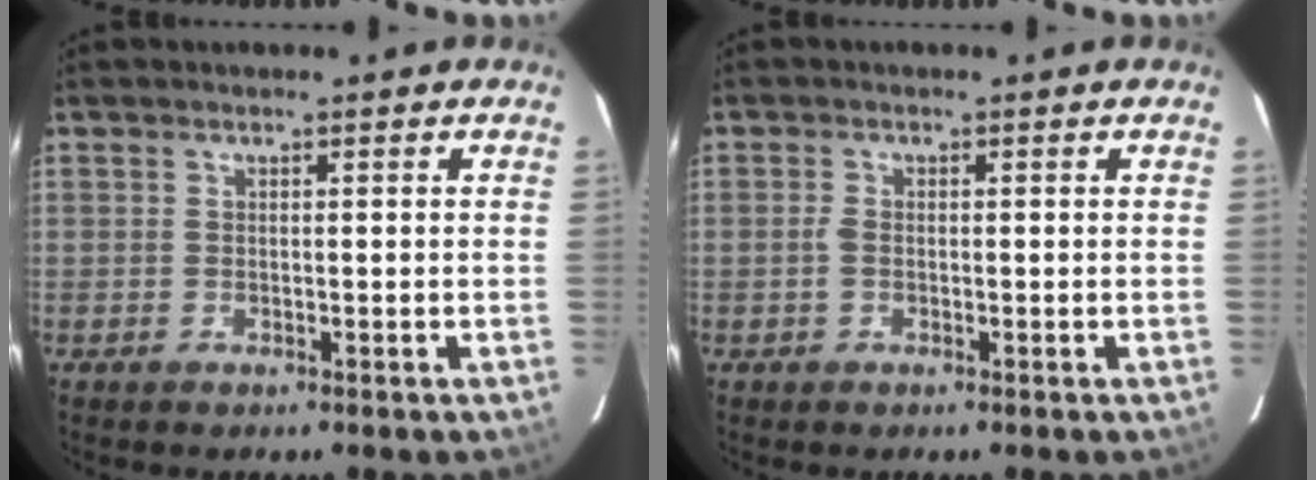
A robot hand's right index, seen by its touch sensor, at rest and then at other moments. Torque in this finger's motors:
{"motor_torque": [0.29, 0.22, 0.23, 0.04]}